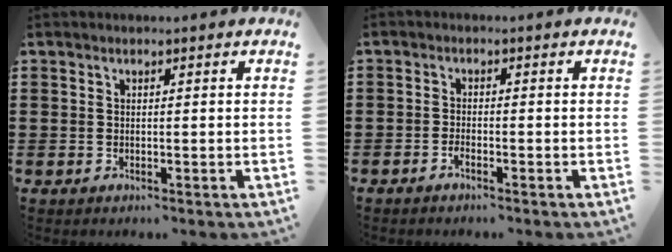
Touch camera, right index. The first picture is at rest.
{"total": 1.2, "force": [-1.0, 0.2, 0.6], "torque": [-0.015, -0.003, -0.018]}